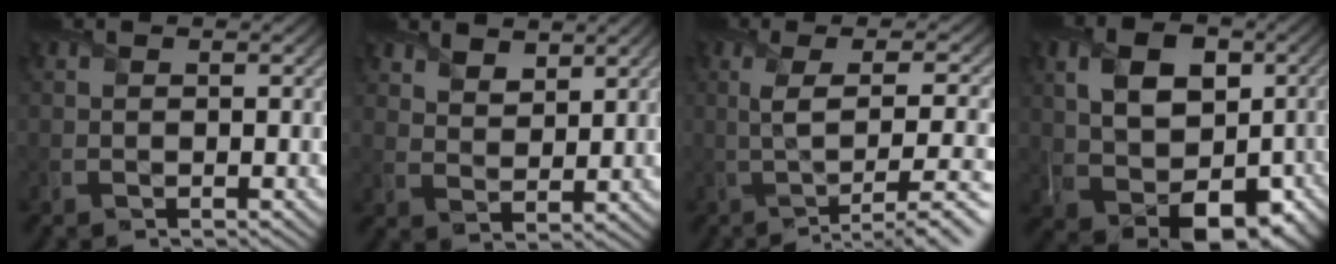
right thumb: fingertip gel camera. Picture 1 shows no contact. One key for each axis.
{"total": 4.1, "fx": 3.0, "fy": 2.1, "fz": 1.7, "tx": -0.043, "ty": -0.009, "tz": 0.059}
{"total": 8.0, "fx": -0.6, "fy": 2.4, "fz": 7.7, "tx": -0.103, "ty": 0.003, "tz": -0.012}
{"total": 12.1, "fx": 0.4, "fy": 8.2, "fz": 8.9, "tx": -0.161, "ty": -0.008, "tz": 0.013}